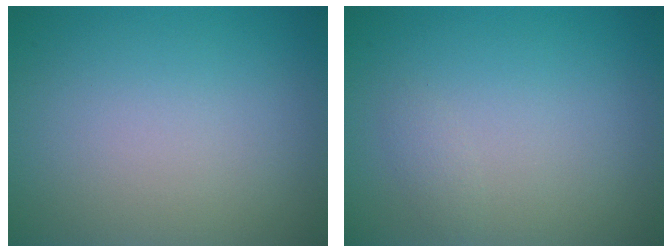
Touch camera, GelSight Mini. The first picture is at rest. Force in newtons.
{"total": 0.7, "press": 0.7, "slide": 0.0}